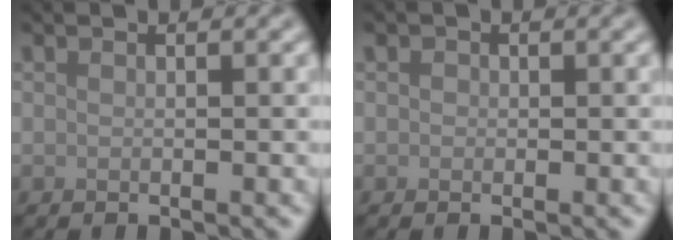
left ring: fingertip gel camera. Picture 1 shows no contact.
{"total": 0.7, "force": [0.1, 0.6, 0.1], "torque": [0.004, -0.003, -0.001]}